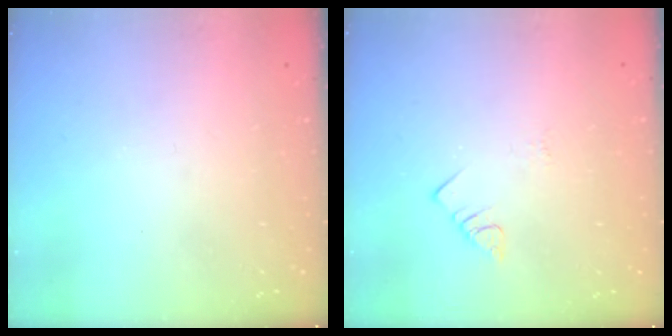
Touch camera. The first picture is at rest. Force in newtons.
{"total": 2.4, "press": 2.3, "slide": 0.4}